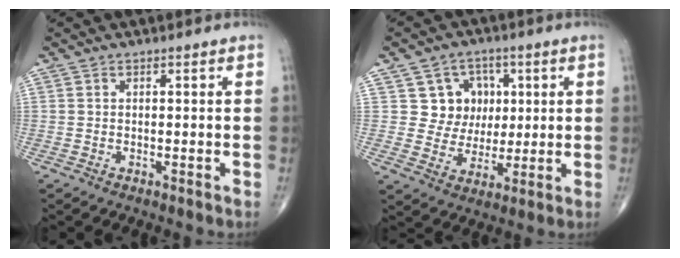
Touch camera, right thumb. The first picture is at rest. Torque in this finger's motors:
{"motor_torque": [-0.51, 0.67, 0.01, 0.07, 0.08]}